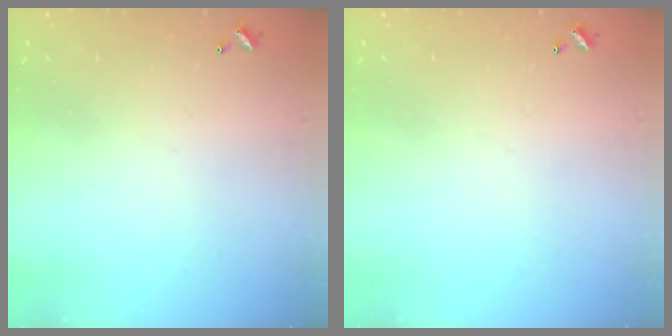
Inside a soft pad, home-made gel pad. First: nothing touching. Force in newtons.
{"total": 0.0}